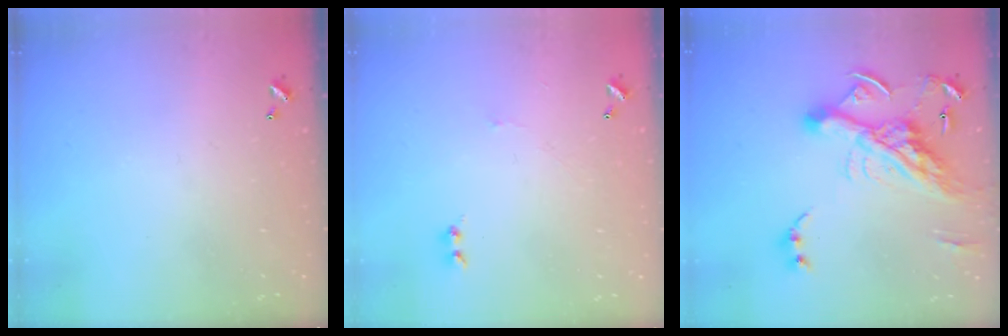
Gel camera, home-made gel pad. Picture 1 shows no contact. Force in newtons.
{"total": 1.5, "press": 1.4, "slide": 0.6}
{"total": 18.2, "press": 18.0, "slide": 2.7}